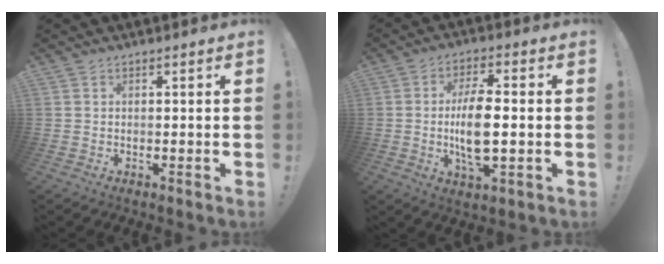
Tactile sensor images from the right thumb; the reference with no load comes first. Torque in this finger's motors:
{"motor_torque": [1.25, 1.31, 1.09, -0.01, 0.49]}